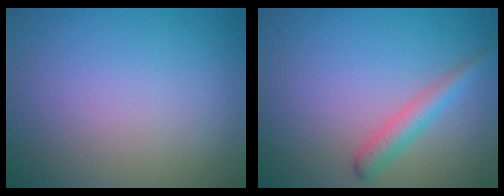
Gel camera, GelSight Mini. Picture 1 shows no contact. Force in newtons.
{"total": 2.2, "press": 2.2, "slide": 0.1}